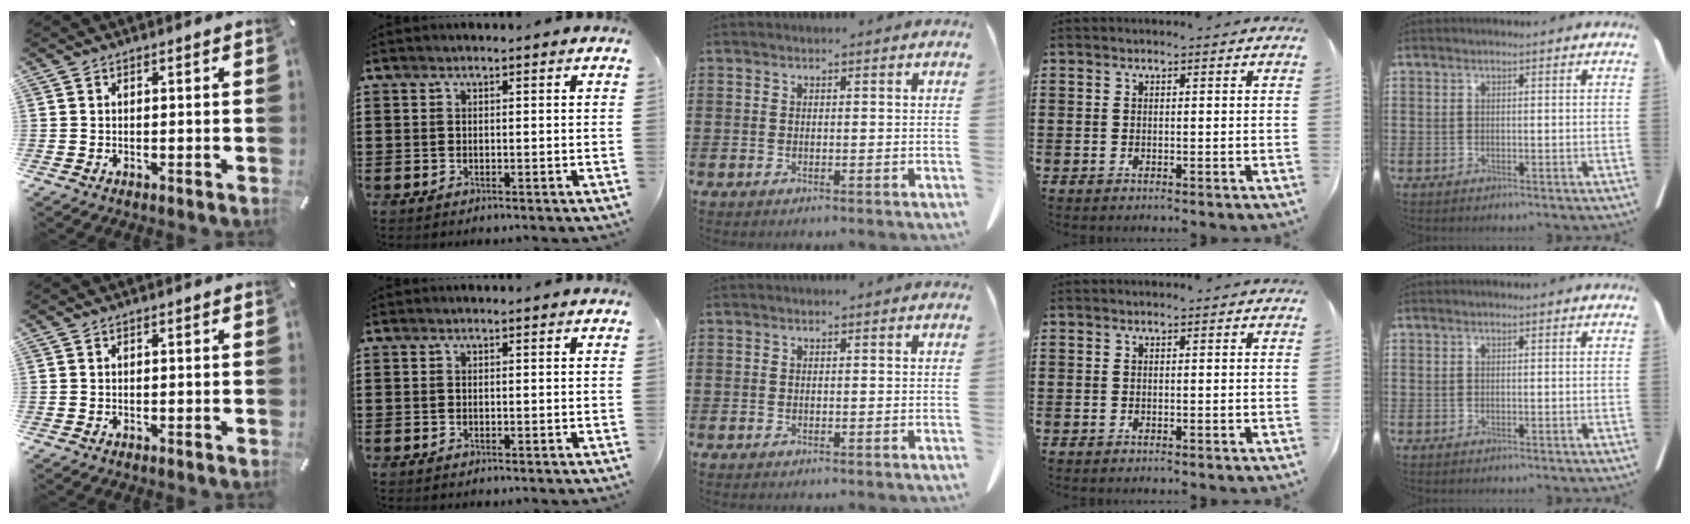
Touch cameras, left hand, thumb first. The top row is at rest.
{}